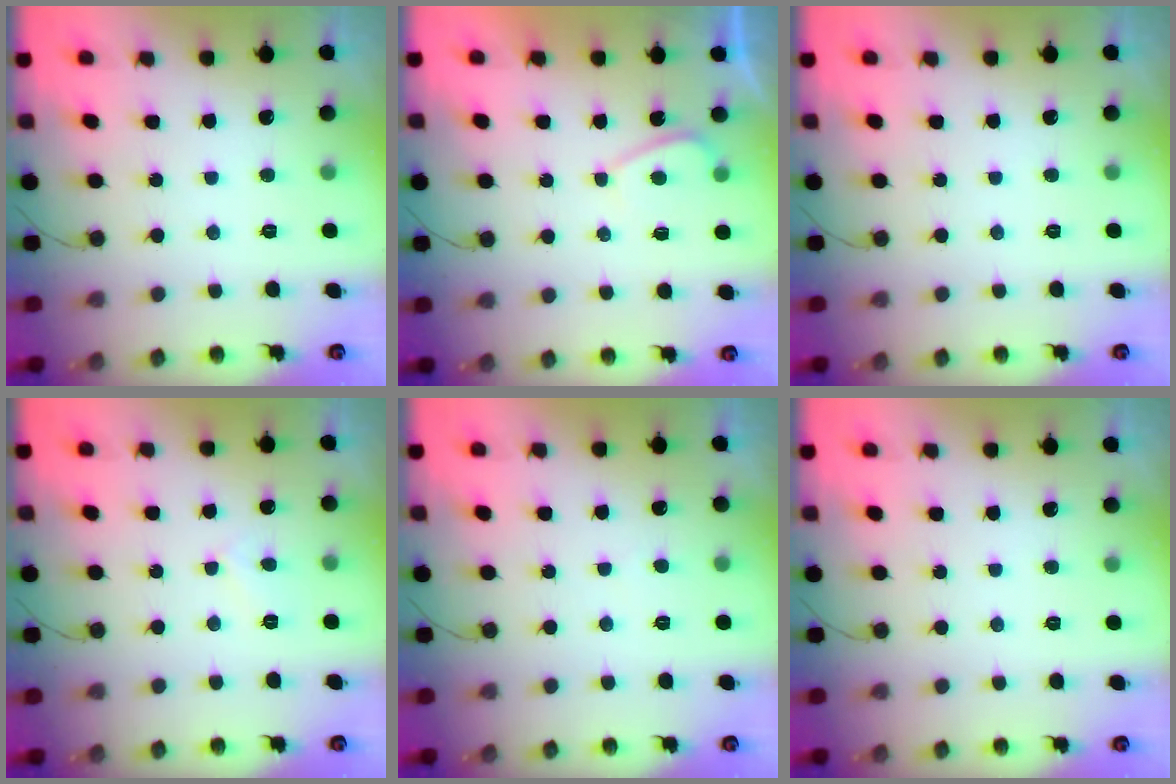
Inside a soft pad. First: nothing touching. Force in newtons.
{"total": 1.6, "press": 1.4, "slide": 0.6}
{"total": 0.0}
{"total": 3.5, "press": 3.5, "slide": 0.5}
{"total": 2.6, "press": 2.6, "slide": 0.3}
{"total": 0.0}